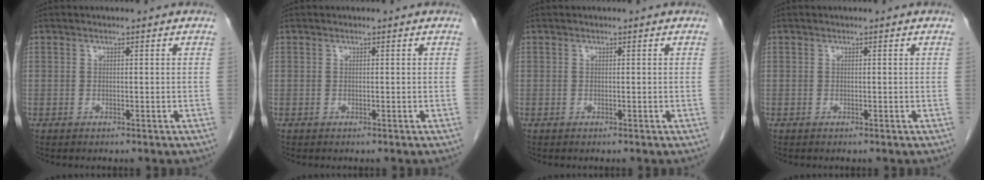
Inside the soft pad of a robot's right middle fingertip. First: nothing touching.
{"total": 0.0}
{"total": 0.0}
{"total": 0.0}